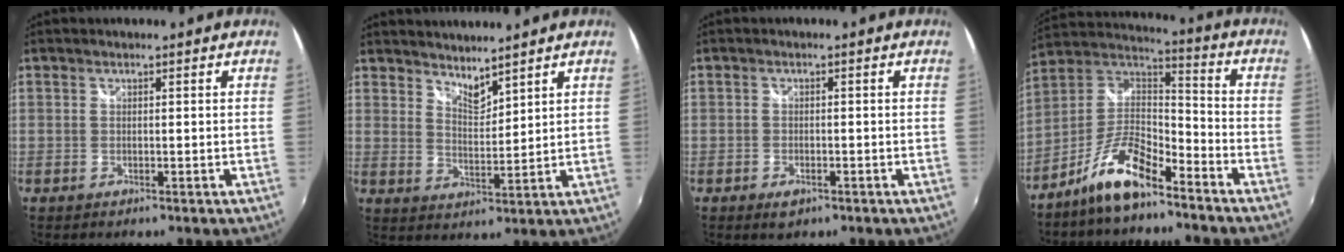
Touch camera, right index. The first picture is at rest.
{"total": 4.6, "force": [4.2, 1.0, 1.5], "torque": [-0.020, -0.006, 0.073]}
{"total": 2.4, "force": [-1.5, 1.4, 1.3], "torque": [-0.028, -0.005, -0.024]}
{"total": 12.2, "force": [-8.3, 3.8, 8.1], "torque": [-0.182, 0.013, -0.158]}